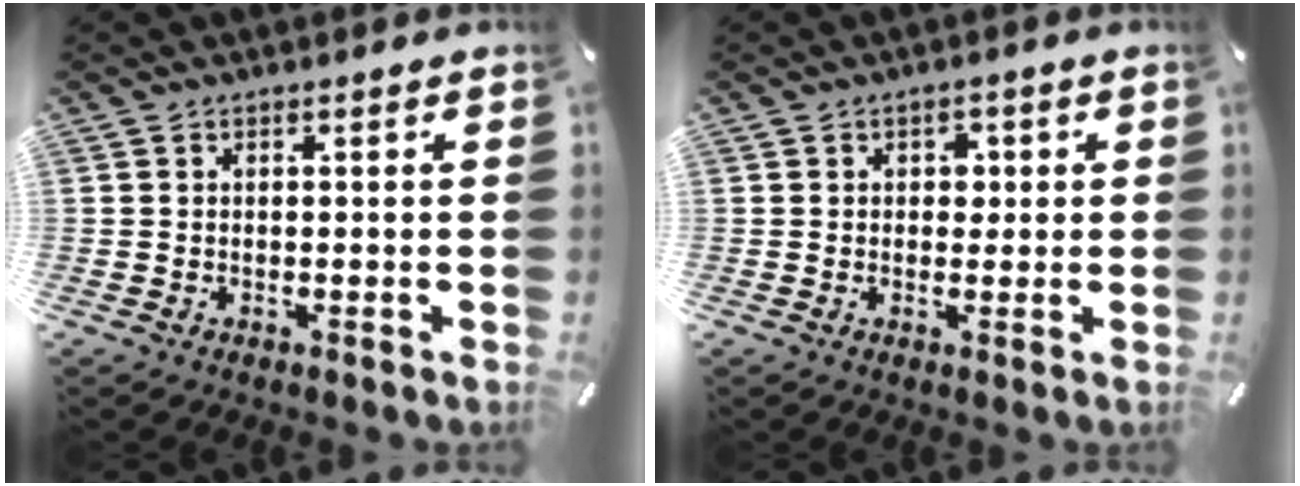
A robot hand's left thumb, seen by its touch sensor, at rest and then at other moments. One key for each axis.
{"total": 2.3, "fx": 0.2, "fy": 2.0, "fz": 1.2, "tx": -0.002, "ty": -0.003, "tz": -0.005}